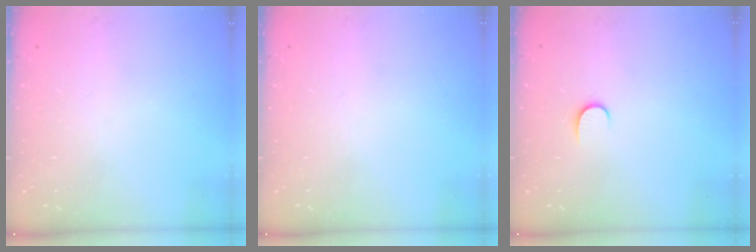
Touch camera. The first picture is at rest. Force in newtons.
{"total": 0.0}
{"total": 5.3, "press": 5.3, "slide": 0.5}